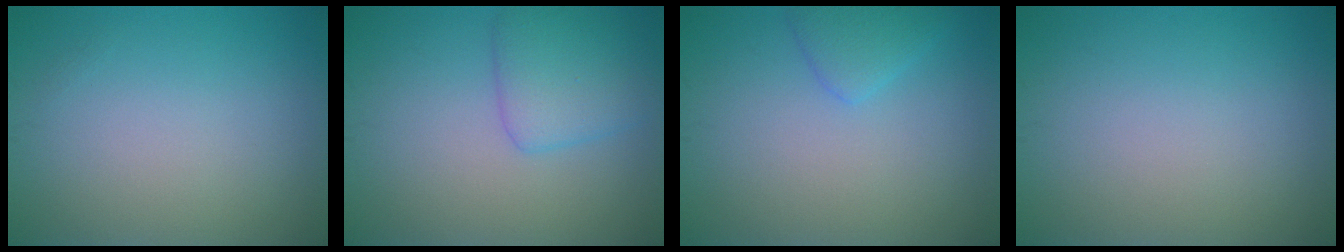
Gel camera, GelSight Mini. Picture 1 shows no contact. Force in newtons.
{"total": 3.5, "press": 3.5, "slide": 0.2}
{"total": 1.9, "press": 1.9, "slide": 0.2}
{"total": 0.0}